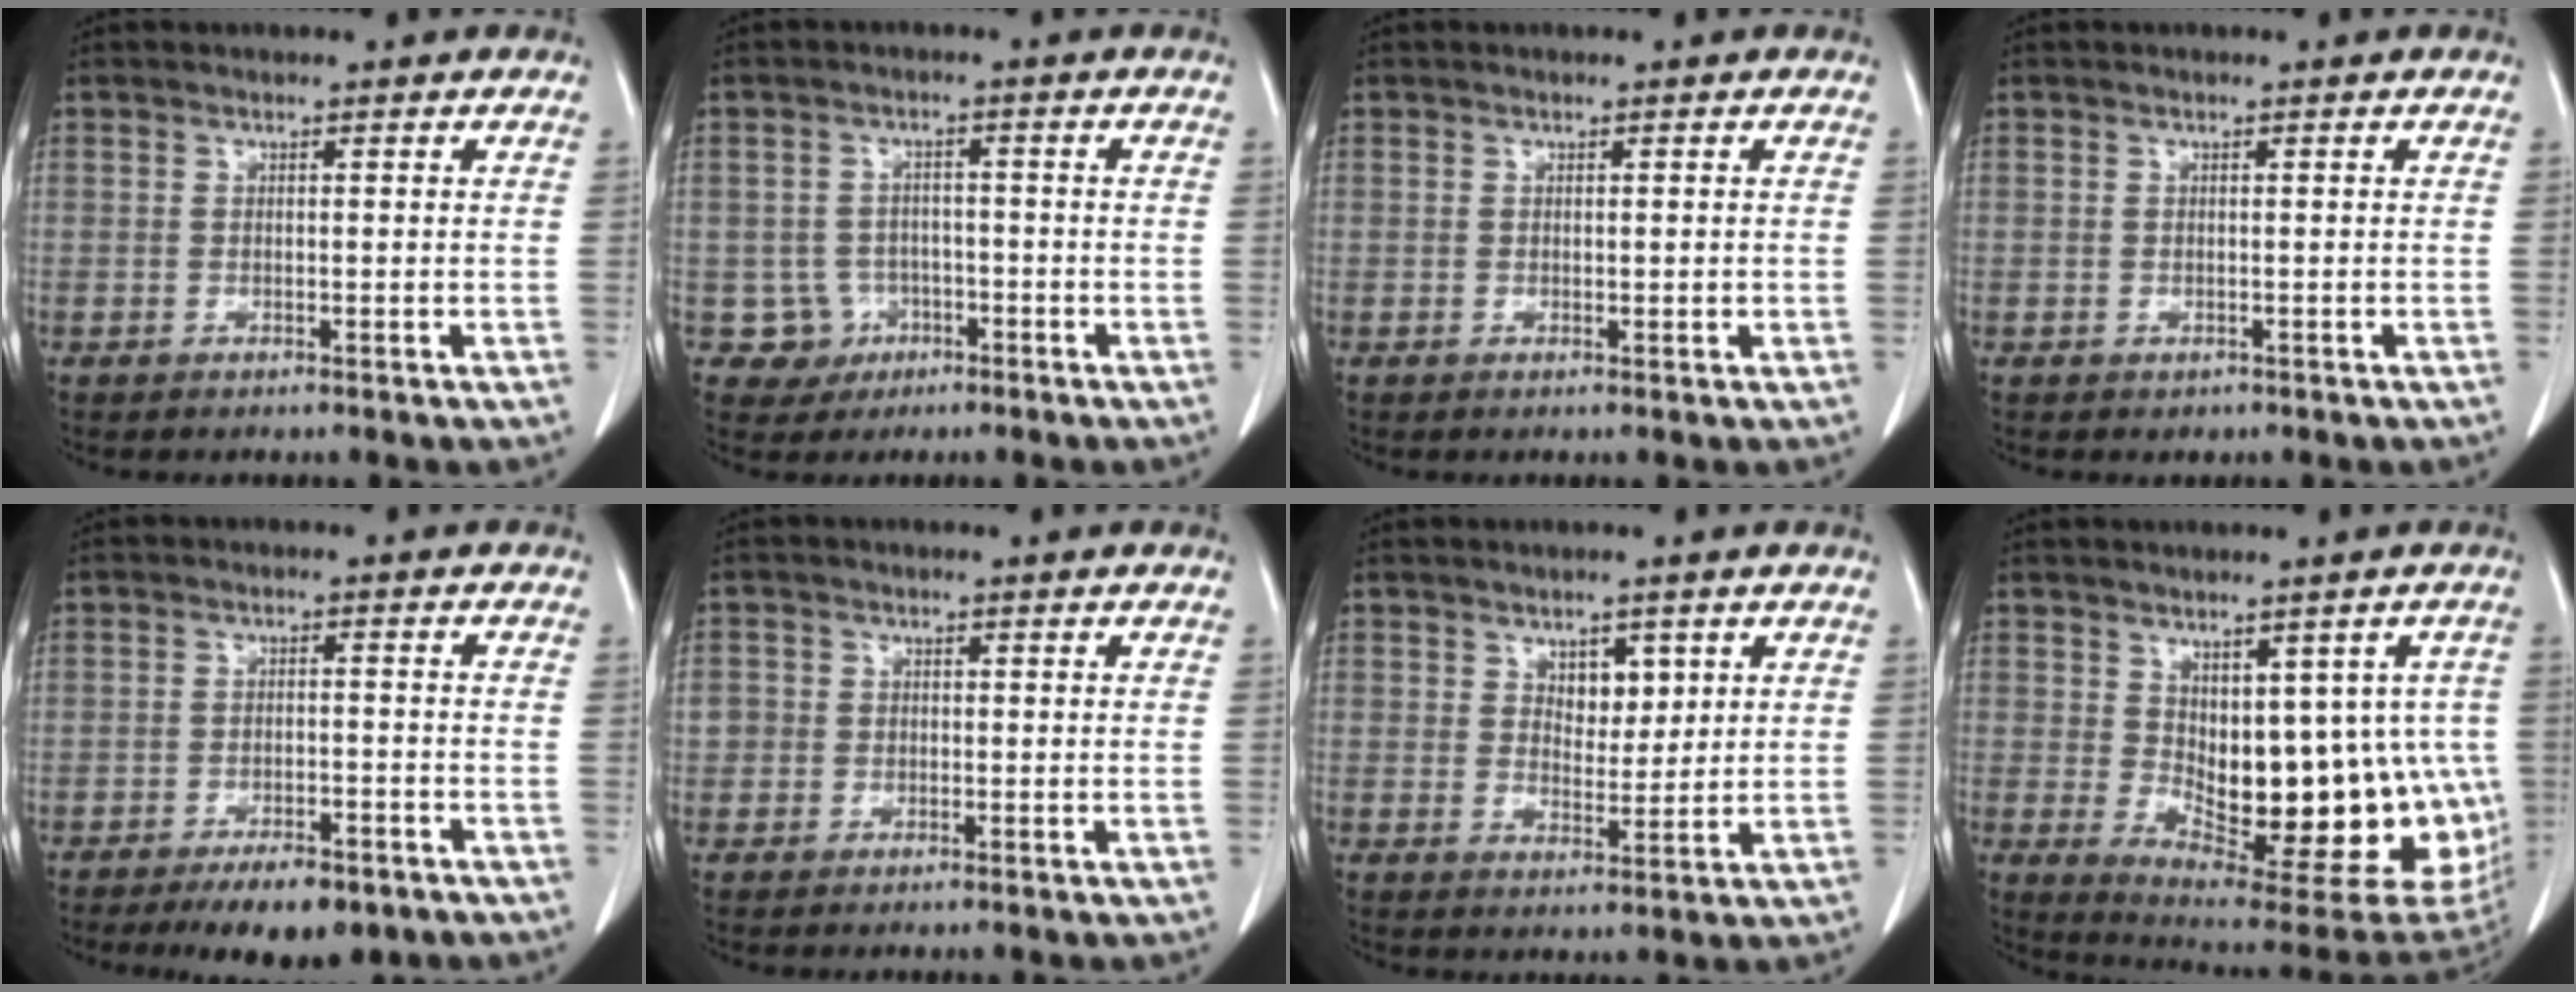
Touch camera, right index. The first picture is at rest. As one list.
[{"total": 4.4, "force": [-1.6, 4.1, -0.1], "torque": [0.009, 0.015, -0.019]}, {"total": 0.6, "force": [0.0, 0.3, 0.5], "torque": [-0.008, -0.001, 0.004]}, {"total": 0.7, "force": [-0.3, 0.6, 0.1], "torque": [-0.006, 0.003, 0.000]}, {"total": 7.2, "force": [-5.2, 2.6, 4.2], "torque": [-0.063, -0.004, -0.078]}, {"total": 2.1, "force": [-0.1, 2.1, 0.3], "torque": [0.009, 0.007, -0.004]}, {"total": 3.8, "force": [1.8, 2.3, 2.4], "torque": [-0.034, -0.002, 0.034]}, {"total": 19.1, "force": [-1.7, 8.9, 16.8], "torque": [-0.164, -0.002, 0.008]}]